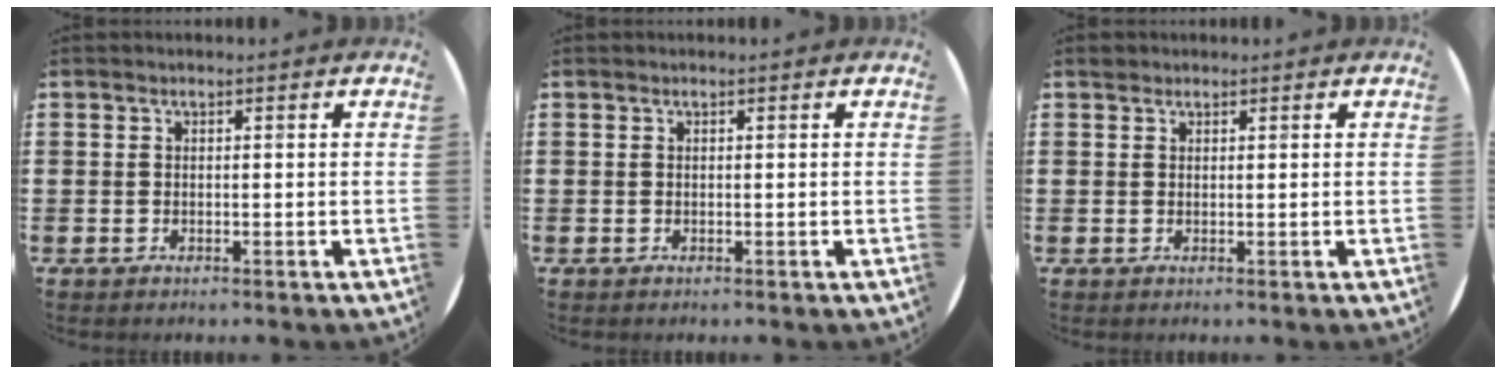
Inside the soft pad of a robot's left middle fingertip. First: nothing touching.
{"total": 0.0}
{"total": 0.7, "force": [0.6, 0.3, 0.0], "torque": [0.007, -0.001, 0.010]}